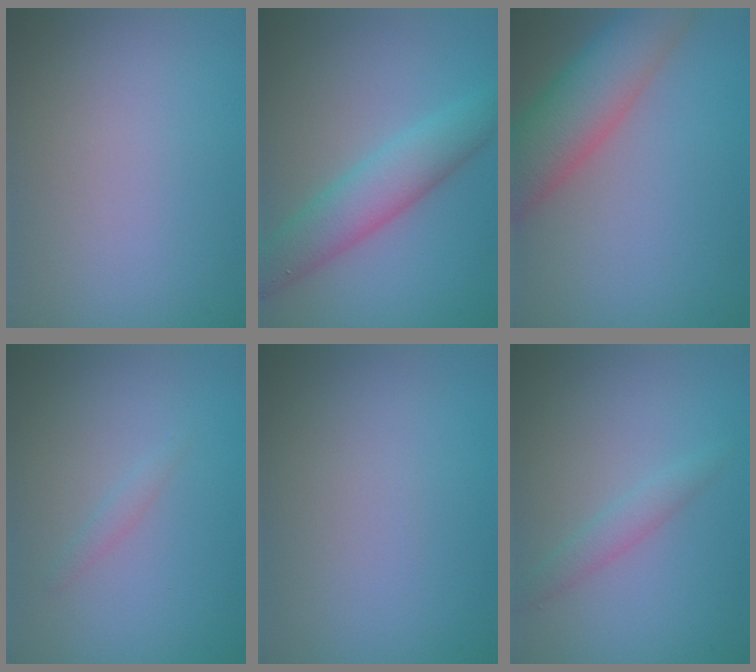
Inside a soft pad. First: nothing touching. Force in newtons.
{"total": 5.1, "press": 5.1, "slide": 0.0}
{"total": 7.5, "press": 7.5, "slide": 0.5}
{"total": 0.8, "press": 0.8, "slide": 0.1}
{"total": 0.0}
{"total": 1.7, "press": 1.7, "slide": 0.1}